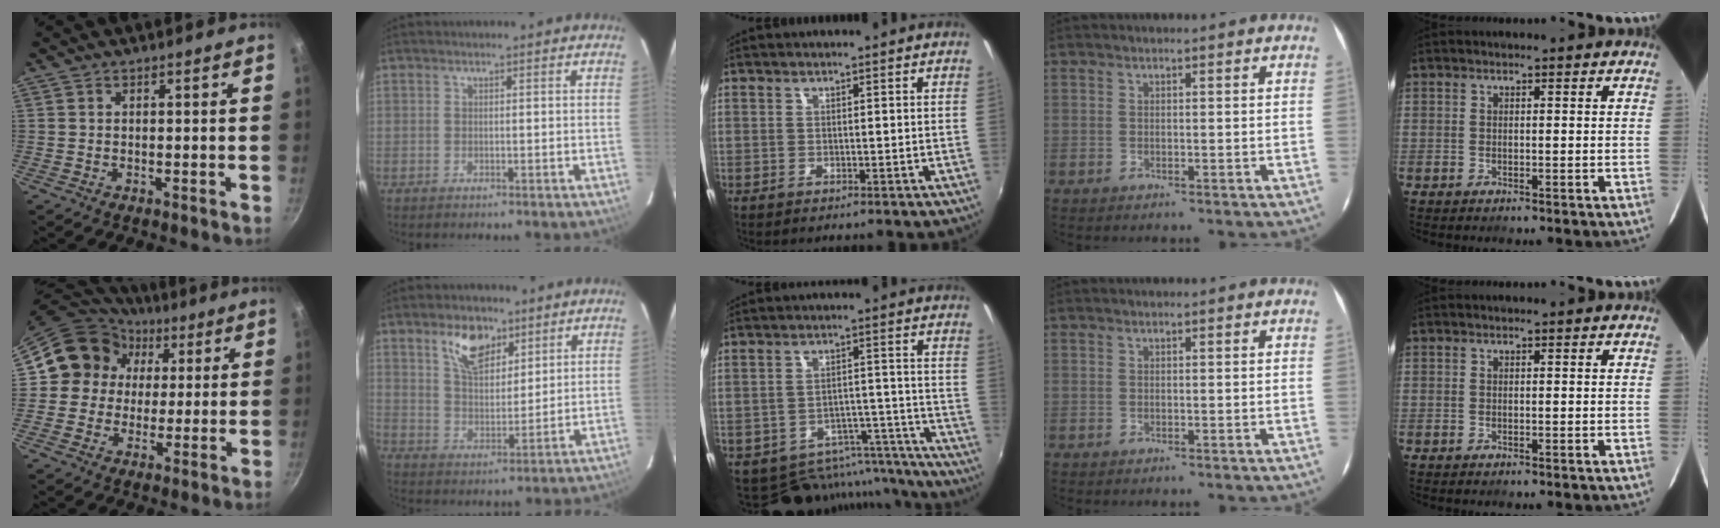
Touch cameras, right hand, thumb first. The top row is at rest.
{"thumb": {"total": 14.0, "force": [3.2, 12.9, 4.4], "torque": [-0.047, 0.021, 0.038]}, "index": {"total": 9.1, "force": [5.4, 4.9, 5.4], "torque": [-0.091, 0.009, 0.101]}, "middle": {"total": 17.0, "force": [-14.7, 7.5, 4.3], "torque": [-0.082, 0.040, -0.178]}}